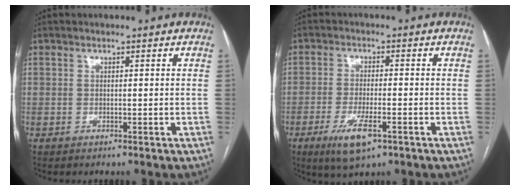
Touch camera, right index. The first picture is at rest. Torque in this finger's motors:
{"motor_torque": [0.87, -0.40, 0.17, 0.08]}